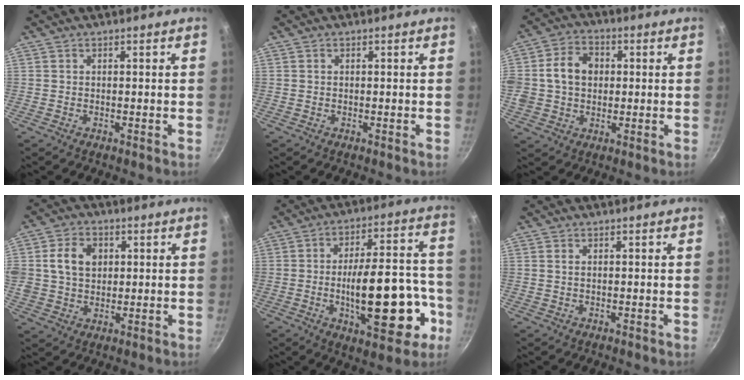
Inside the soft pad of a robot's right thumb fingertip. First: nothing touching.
{"total": 0.0}
{"total": 10.8, "force": [1.4, 8.6, 6.4], "torque": [-0.100, 0.015, 0.013]}
{"total": 9.4, "force": [2.2, 7.2, 5.7], "torque": [-0.090, 0.004, 0.033]}
{"total": 21.1, "force": [-6.3, 8.8, 18.1], "torque": [-0.226, 0.040, -0.079]}
{"total": 0.7, "force": [0.2, 0.3, 0.5], "torque": [-0.010, 0.001, 0.004]}